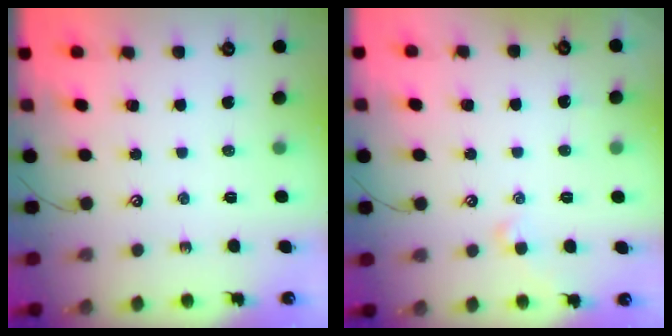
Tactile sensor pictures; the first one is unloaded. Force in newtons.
{"total": 0.8, "press": 0.6, "slide": 0.6}